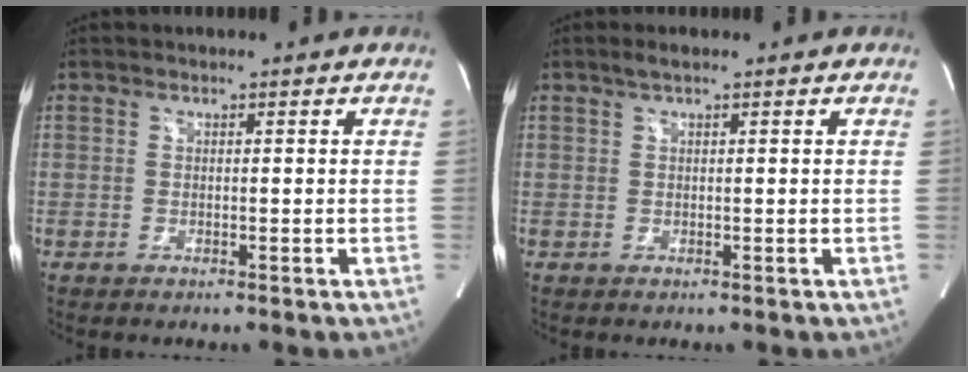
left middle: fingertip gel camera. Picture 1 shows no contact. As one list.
[{"total": 1.4, "force": [0.9, 0.1, 1.0], "torque": [-0.025, 0.008, 0.018]}]